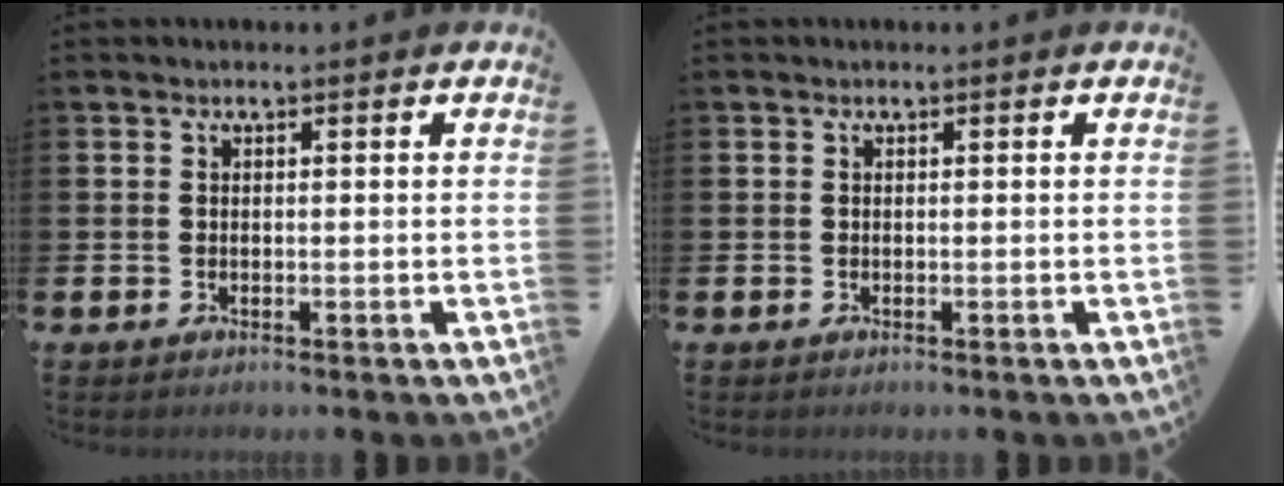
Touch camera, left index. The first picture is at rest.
{"total": 0.0}